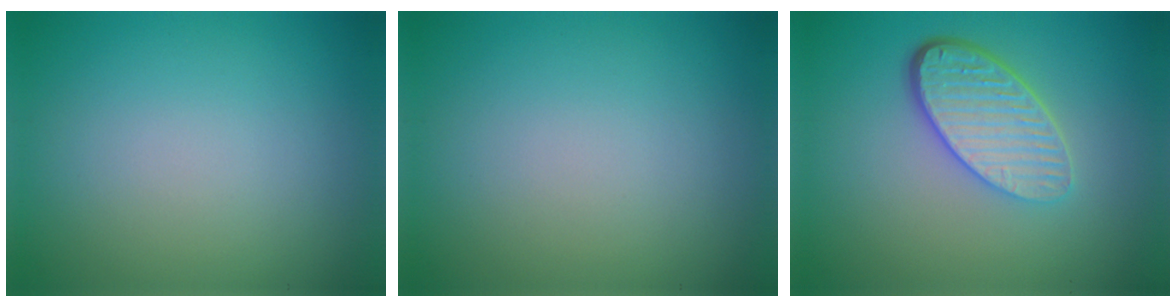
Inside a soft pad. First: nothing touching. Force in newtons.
{"total": 0.0}
{"total": 5.3, "press": 3.8, "slide": 3.7}